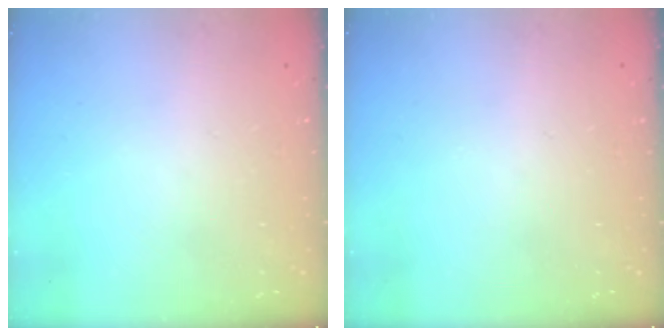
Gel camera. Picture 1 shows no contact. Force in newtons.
{"total": 0.0}